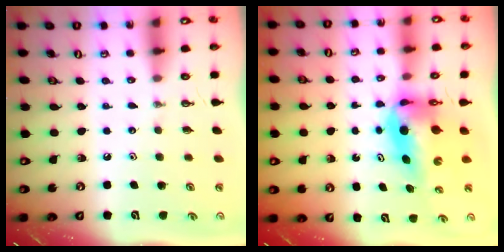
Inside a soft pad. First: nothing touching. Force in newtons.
{"total": 8.0, "press": 7.8, "slide": 1.9}